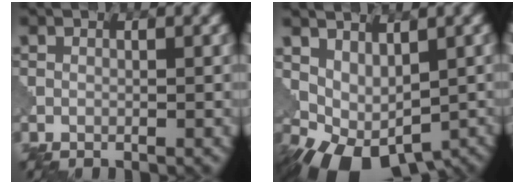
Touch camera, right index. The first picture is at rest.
{"total": 4.4, "force": [-1.3, 2.8, 3.1], "torque": [-0.065, -0.016, -0.006]}